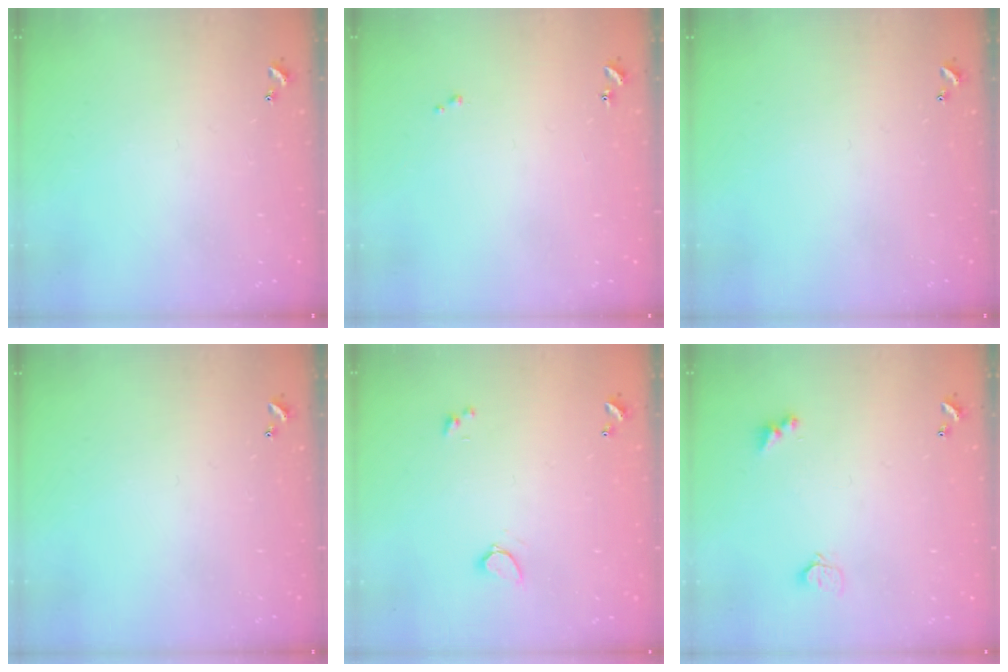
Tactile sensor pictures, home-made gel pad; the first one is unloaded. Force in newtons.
{"total": 0.0}
{"total": 0.0}
{"total": 0.0}
{"total": 0.6, "press": 0.6, "slide": 0.2}
{"total": 3.2, "press": 3.2, "slide": 0.5}